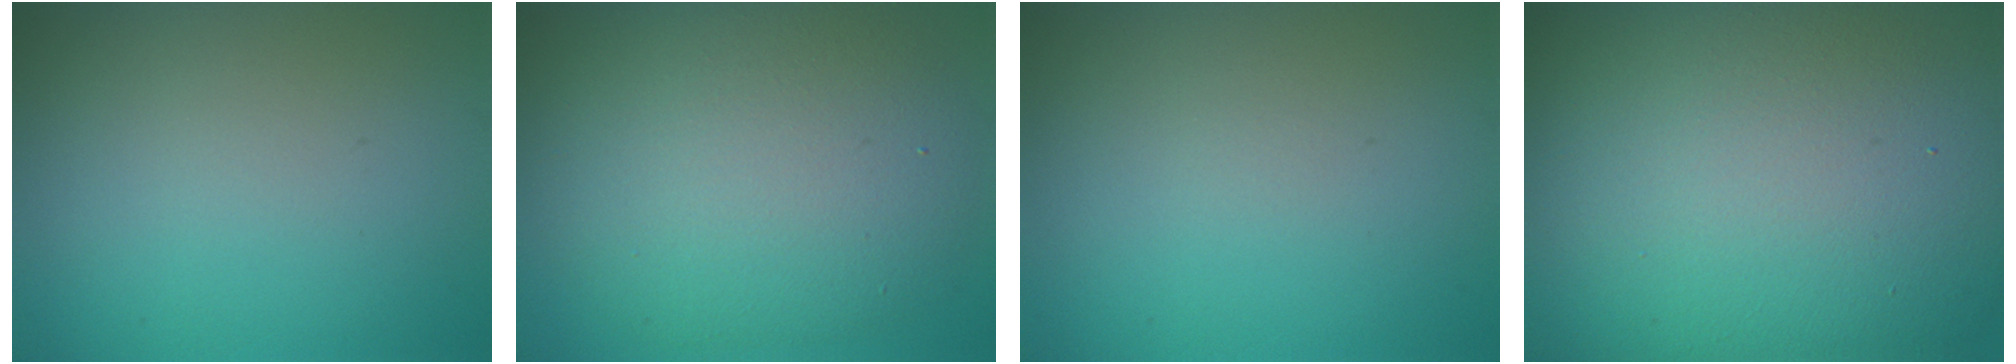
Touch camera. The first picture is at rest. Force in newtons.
{"total": 9.5, "press": 9.5, "slide": 0.6}
{"total": 0.0}
{"total": 24.5, "press": 24.5, "slide": 0.8}